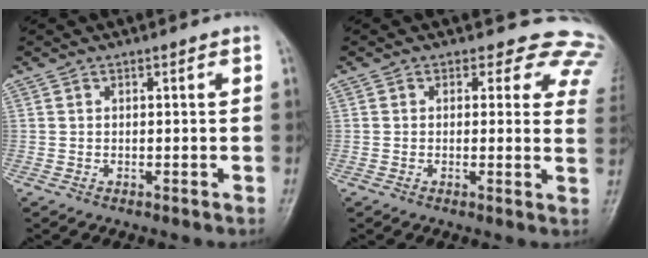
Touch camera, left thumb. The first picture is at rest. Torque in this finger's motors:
{"motor_torque": [0.21, 0.17, -0.29, -0.19, 0.03]}